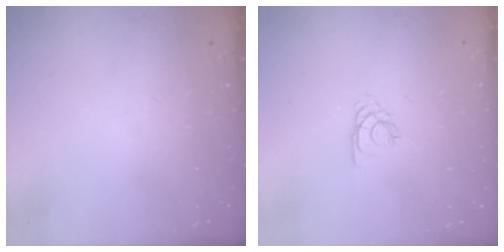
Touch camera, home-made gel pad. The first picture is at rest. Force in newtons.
{"total": 1.4, "press": 1.3, "slide": 0.3}